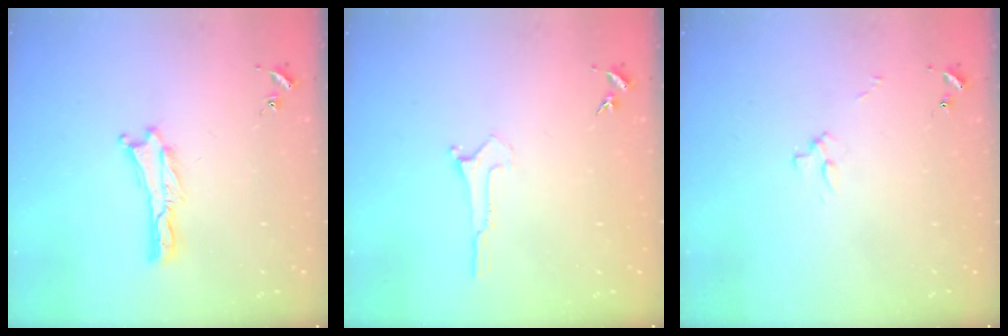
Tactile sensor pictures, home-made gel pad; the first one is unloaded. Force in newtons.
{"total": 0.0}
{"total": 2.5, "press": 2.5, "slide": 0.3}